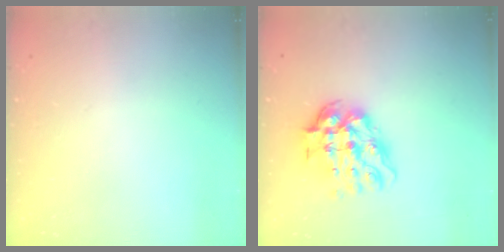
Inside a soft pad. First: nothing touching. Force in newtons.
{"total": 12.4, "press": 12.4, "slide": 1.1}